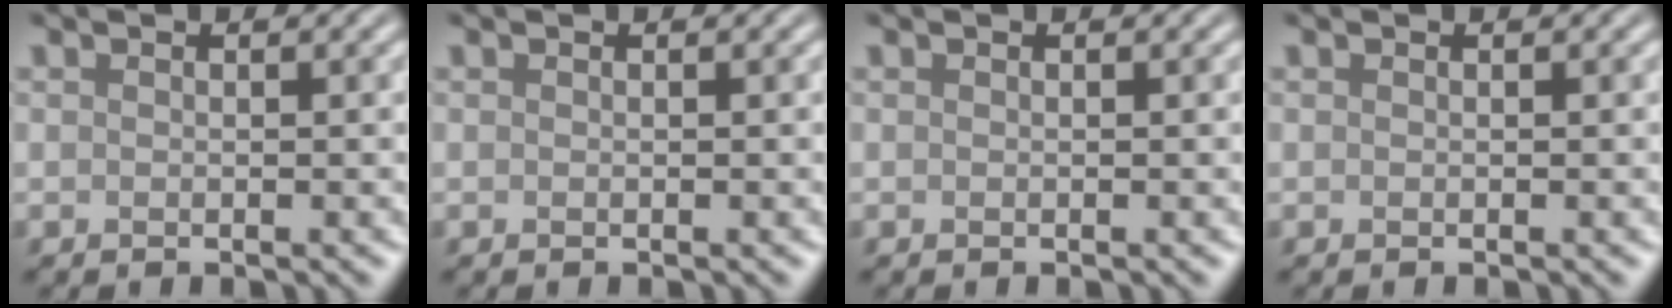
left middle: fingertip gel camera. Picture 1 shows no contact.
{"total": 0.0}
{"total": 0.0}
{"total": 0.0}